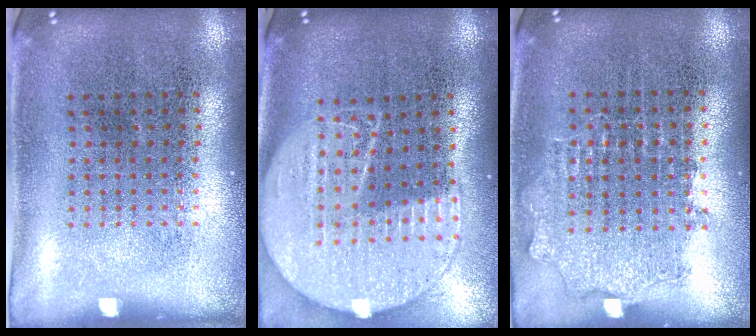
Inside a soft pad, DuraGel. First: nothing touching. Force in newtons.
{"total": 2.2, "press": 1.9, "slide": 1.0}
{"total": 0.9, "press": 0.8, "slide": 0.2}